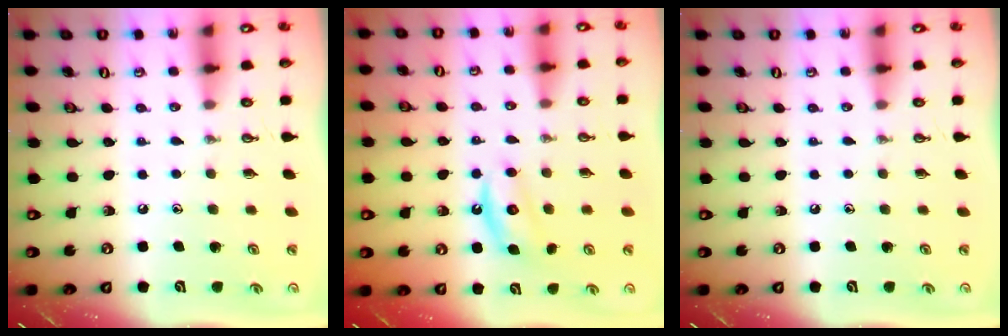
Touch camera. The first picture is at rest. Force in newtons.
{"total": 5.6, "press": 5.5, "slide": 0.9}
{"total": 0.0}